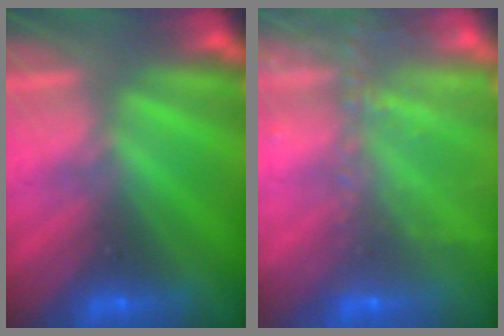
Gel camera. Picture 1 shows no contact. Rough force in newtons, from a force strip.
{"total": 5.8}